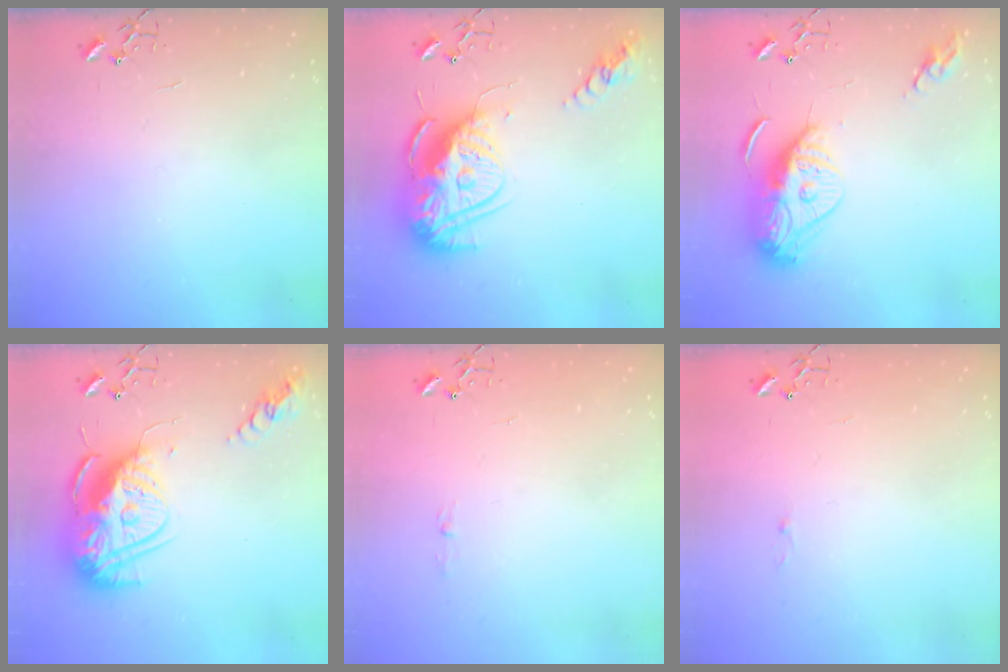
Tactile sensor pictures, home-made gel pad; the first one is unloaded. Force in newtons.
{"total": 21.7, "press": 21.6, "slide": 2.0}
{"total": 13.3, "press": 13.2, "slide": 1.2}
{"total": 21.7, "press": 21.6, "slide": 2.0}
{"total": 2.9, "press": 2.9, "slide": 0.4}
{"total": 2.6, "press": 2.6, "slide": 0.4}